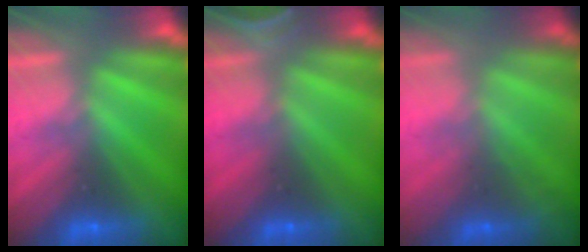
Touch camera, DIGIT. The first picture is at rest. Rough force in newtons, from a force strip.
{"total": 2.5}
{"total": 1.7}